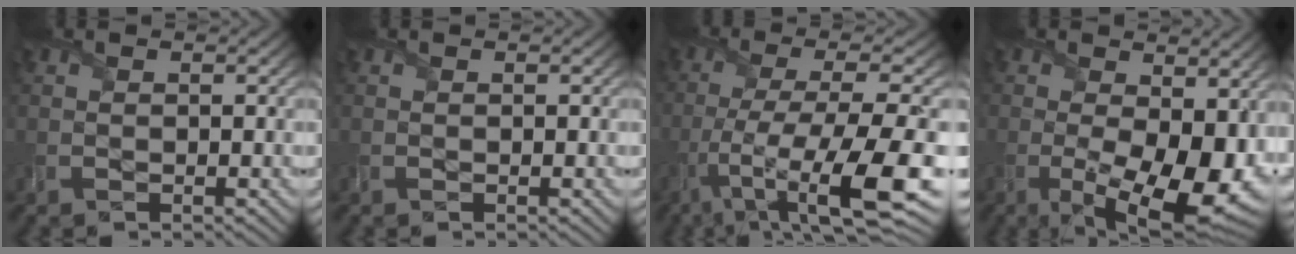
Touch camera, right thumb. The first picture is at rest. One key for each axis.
{"total": 0.0}
{"total": 13.8, "fx": -5.0, "fy": 3.9, "fz": 12.3, "tx": -0.231, "ty": -0.020, "tz": -0.074}
{"total": 13.1, "fx": -2.2, "fy": 5.6, "fz": 11.6, "tx": -0.184, "ty": -0.021, "tz": -0.021}